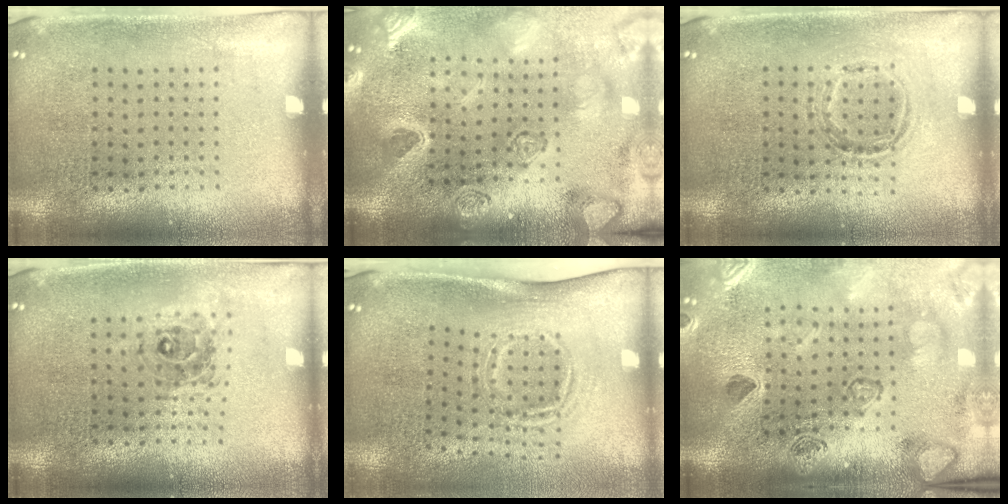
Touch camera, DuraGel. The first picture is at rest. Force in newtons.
{"total": 3.9, "press": 3.1, "slide": 2.4}
{"total": 1.1, "press": 0.9, "slide": 0.7}
{"total": 0.8, "press": 0.8, "slide": 0.1}
{"total": 1.9, "press": 1.3, "slide": 1.4}
{"total": 2.5, "press": 2.4, "slide": 0.8}